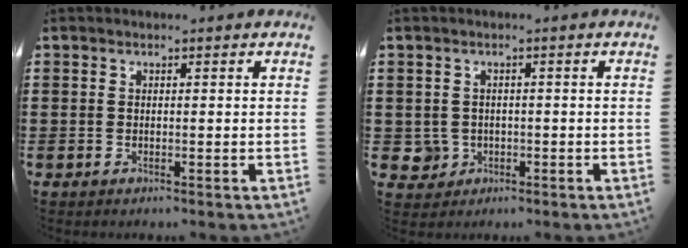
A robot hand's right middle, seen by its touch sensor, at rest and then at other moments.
{"total": 2.2, "force": [-0.3, 2.2, 0.3], "torque": [-0.017, 0.005, -0.010]}